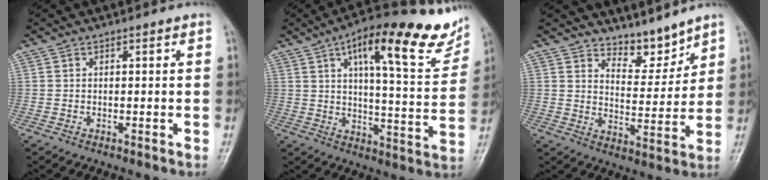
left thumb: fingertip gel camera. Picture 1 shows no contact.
{"total": 21.5, "force": [12.2, 6.0, 16.8], "torque": [-0.205, -0.032, 0.171]}
{"total": 6.4, "force": [5.9, 2.1, 1.4], "torque": [0.003, -0.059, 0.108]}